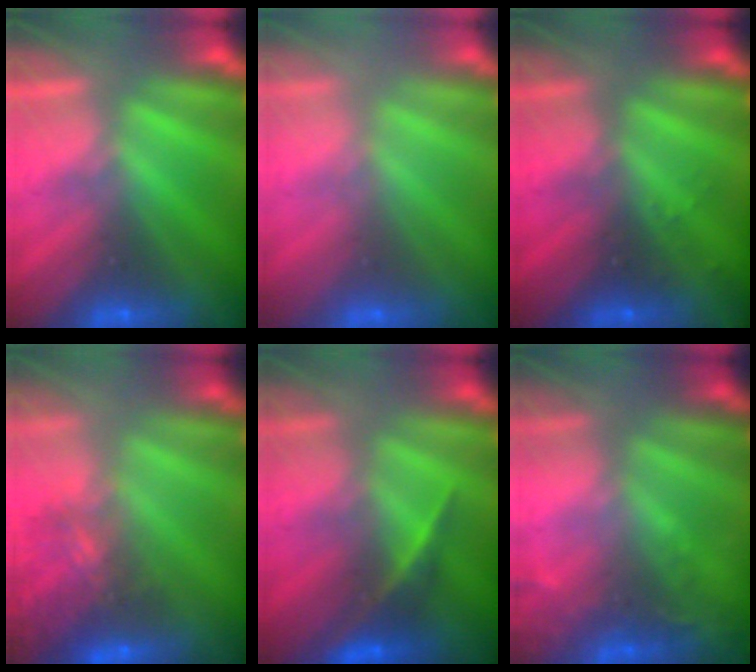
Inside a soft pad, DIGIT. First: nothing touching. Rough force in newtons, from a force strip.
{"total": 2.9}
{"total": 2.9}
{"total": 8.0}
{"total": 2.4}
{"total": 2.2}